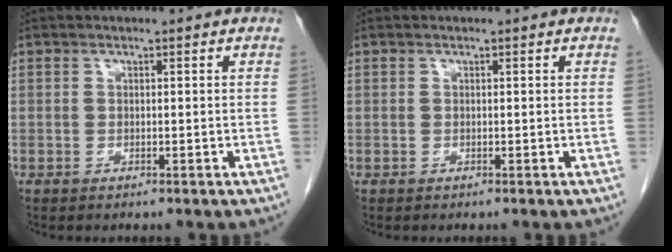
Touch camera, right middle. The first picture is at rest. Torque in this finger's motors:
{"motor_torque": [0.00, 0.00, -0.02, -0.01]}